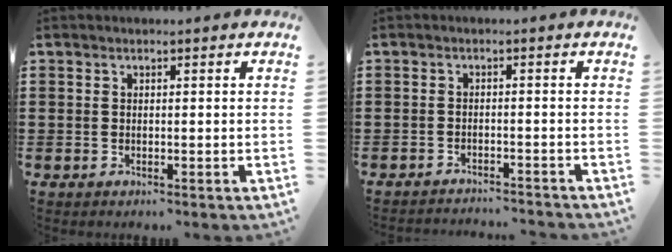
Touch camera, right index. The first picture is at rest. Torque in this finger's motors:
{"motor_torque": [-1.31, -0.83, 0.02, 0.04]}